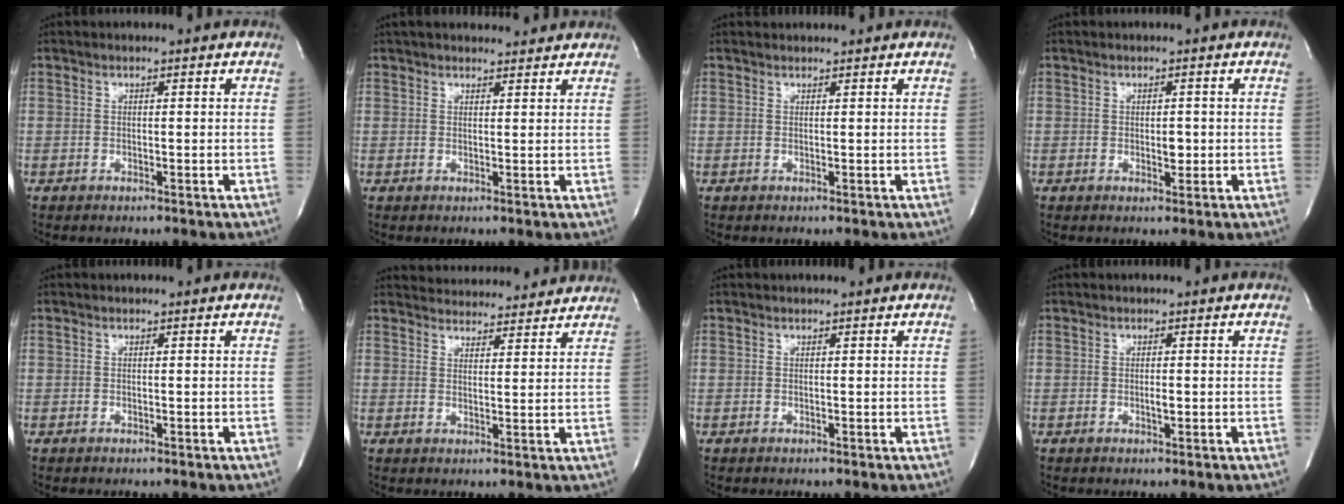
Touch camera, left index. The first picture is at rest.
{"total": 8.6, "force": [7.9, 2.1, 2.8], "torque": [-0.036, 0.022, 0.100]}
{"total": 0.9, "force": [0.8, 0.1, -0.2], "torque": [-0.004, 0.009, 0.015]}
{"total": 1.4, "force": [-0.3, 0.8, 1.1], "torque": [-0.014, -0.004, -0.003]}
{"total": 0.0}
{"total": 11.1, "force": [10.7, 2.3, 1.8], "torque": [-0.016, 0.010, 0.130]}
{"total": 0.8, "force": [0.8, 0.0, 0.2], "torque": [-0.006, 0.009, 0.012]}
{"total": 0.8, "force": [-0.3, 0.2, 0.7], "torque": [-0.013, -0.004, -0.006]}